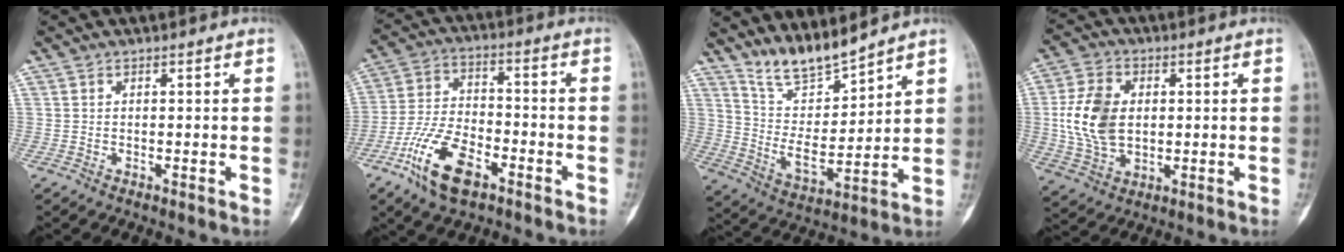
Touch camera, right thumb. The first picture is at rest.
{"total": 13.0, "force": [-7.0, 6.2, 9.1], "torque": [-0.170, 0.028, -0.133]}
{"total": 9.6, "force": [8.8, 1.2, 3.6], "torque": [-0.054, -0.074, 0.182]}
{"total": 12.7, "force": [1.0, 8.5, 9.4], "torque": [-0.178, 0.000, 0.024]}